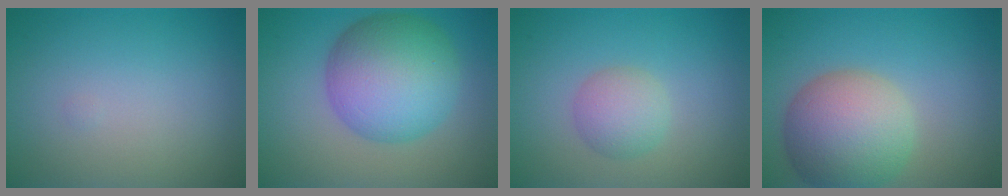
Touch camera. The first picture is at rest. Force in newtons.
{"total": 9.7, "press": 9.7, "slide": 0.1}
{"total": 2.7, "press": 2.7, "slide": 0.1}
{"total": 8.4, "press": 8.4, "slide": 0.8}